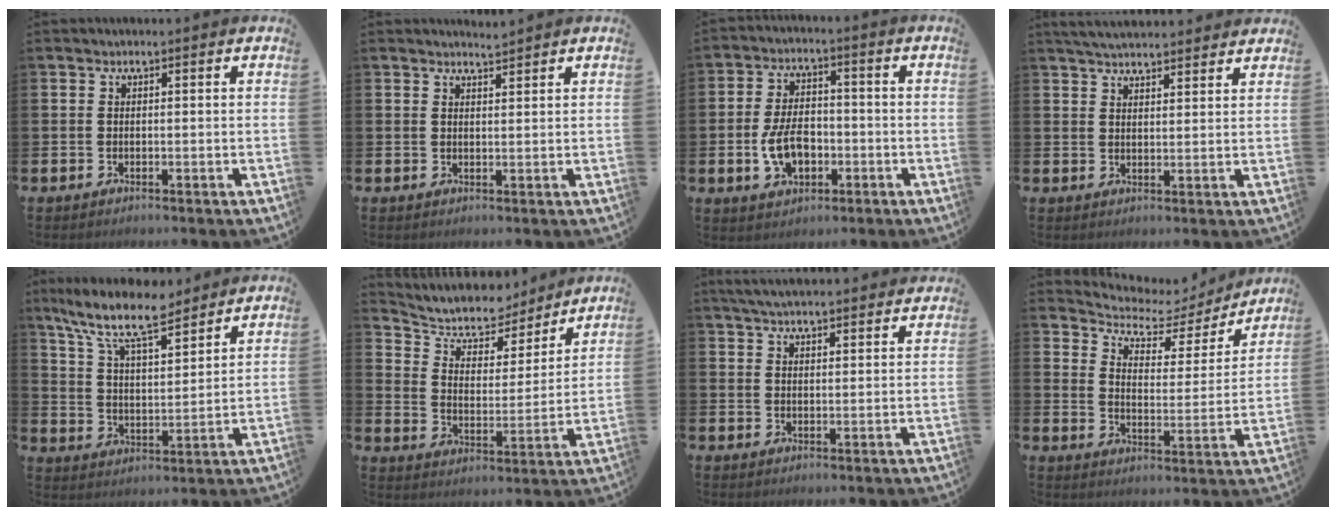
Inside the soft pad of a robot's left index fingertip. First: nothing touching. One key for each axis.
{"total": 2.4, "fx": 2.4, "fy": 0.0, "fz": -0.1, "tx": 0.008, "ty": -0.017, "tz": 0.042}
{"total": 6.4, "fx": -1.7, "fy": 3.9, "fz": 4.7, "tx": -0.094, "ty": 0.007, "tz": -0.033}
{"total": 4.3, "fx": 4.2, "fy": 0.5, "fz": 0.6, "tx": -0.019, "ty": -0.018, "tz": 0.078}
{"total": 10.6, "fx": 9.1, "fy": 2.3, "fz": 5.0, "tx": -0.123, "ty": -0.045, "tz": 0.160}
{"total": 8.2, "fx": 7.3, "fy": 3.2, "fz": 1.9, "tx": -0.067, "ty": -0.052, "tz": 0.125}
{"total": 4.5, "fx": 4.4, "fy": 0.3, "fz": 0.8, "tx": -0.024, "ty": -0.019, "tz": 0.081}
{"total": 5.2, "fx": 4.5, "fy": 2.3, "fz": 1.4, "tx": -0.052, "ty": -0.038, "tz": 0.067}